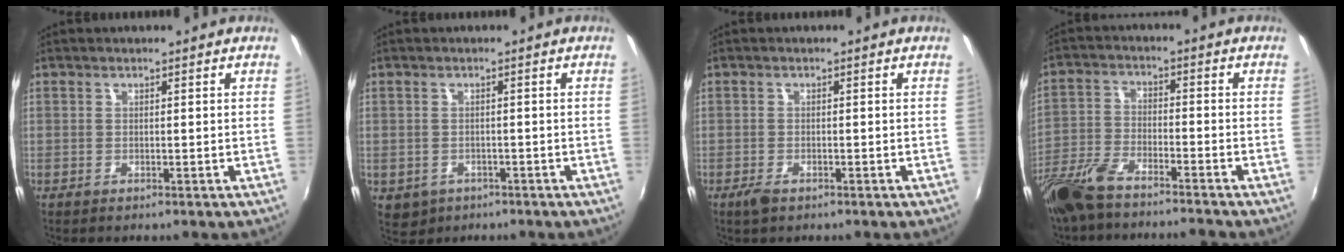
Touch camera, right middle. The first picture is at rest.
{"total": 4.3, "force": [-1.7, 3.5, 1.6], "torque": [-0.039, -0.010, -0.018]}
{"total": 2.3, "force": [-1.6, 1.0, 1.3], "torque": [-0.031, -0.006, -0.030]}
{"total": 10.6, "force": [-9.0, 2.0, 5.1], "torque": [-0.124, -0.017, -0.175]}